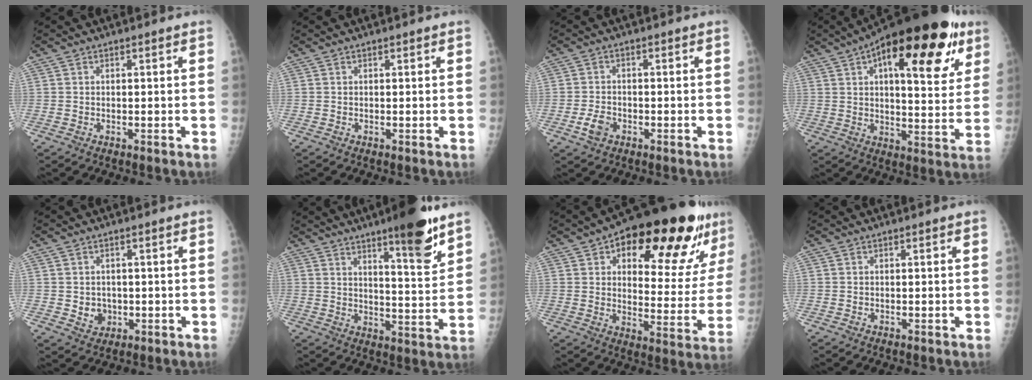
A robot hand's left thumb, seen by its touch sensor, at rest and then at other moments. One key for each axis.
{"total": 0.0}
{"total": 3.4, "fx": -1.5, "fy": 2.3, "fz": 2.0, "tx": -0.036, "ty": 0.006, "tz": -0.027}
{"total": 26.3, "fx": 12.1, "fy": 10.5, "fz": 20.9, "tx": -0.274, "ty": -0.006, "tz": 0.169}
{"total": 3.5, "fx": -0.3, "fy": 3.1, "fz": 1.5, "tx": -0.008, "ty": 0.000, "tz": 0.006}
{"total": 12.7, "fx": 8.4, "fy": 2.2, "fz": 9.3, "tx": -0.117, "ty": -0.057, "tz": 0.124}
{"total": 25.6, "fx": 14.1, "fy": 10.0, "fz": 19.0, "tx": -0.217, "ty": -0.032, "tz": 0.200}
{"total": 0.0}